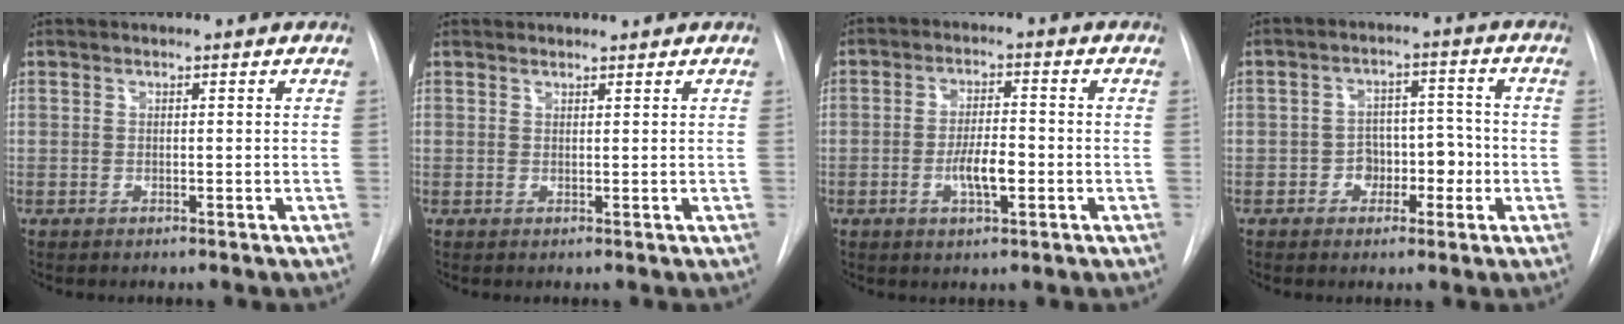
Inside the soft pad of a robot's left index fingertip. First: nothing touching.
{"total": 1.2, "force": [1.1, 0.1, -0.2], "torque": [-0.004, 0.007, 0.022]}
{"total": 5.1, "force": [-1.9, 1.4, 4.6], "torque": [-0.084, -0.005, -0.031]}
{"total": 5.1, "force": [-2.2, 3.7, 2.9], "torque": [-0.032, 0.017, -0.033]}